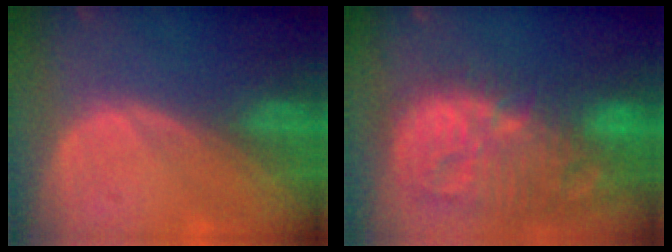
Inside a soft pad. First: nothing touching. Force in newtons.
{"total": 14.5, "press": 12.5, "slide": 7.2}